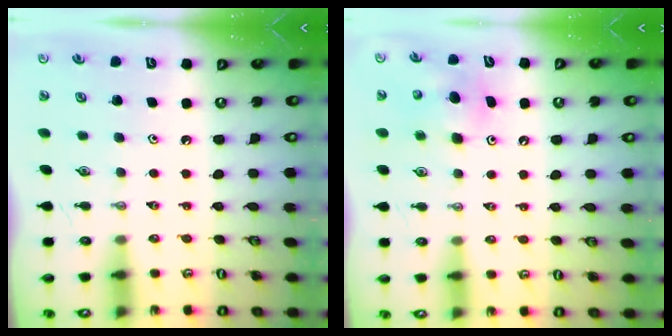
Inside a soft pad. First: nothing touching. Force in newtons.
{"total": 6.3, "press": 6.2, "slide": 1.2}